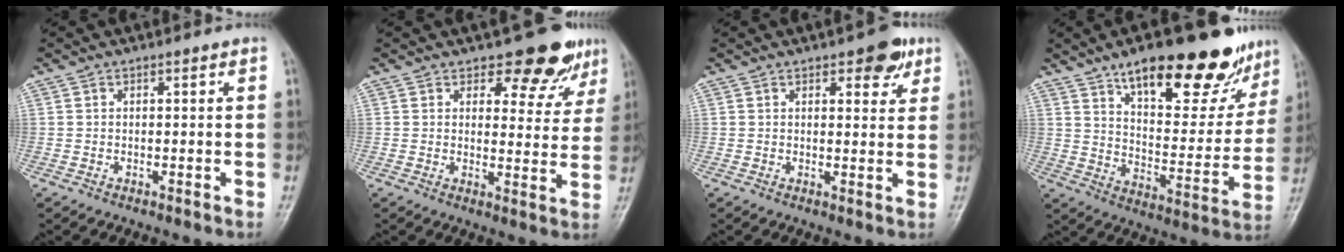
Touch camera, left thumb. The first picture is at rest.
{"total": 8.4, "force": [6.4, 4.2, 3.5], "torque": [-0.011, -0.046, 0.073]}
{"total": 5.4, "force": [3.0, 2.4, 3.7], "torque": [-0.027, -0.012, 0.033]}
{"total": 23.6, "force": [15.6, 9.0, 15.3], "torque": [-0.164, -0.061, 0.234]}